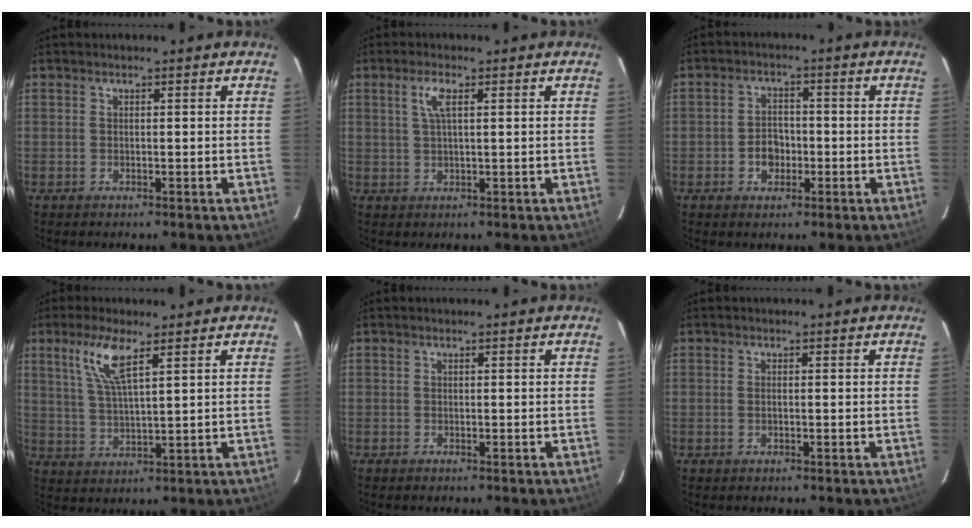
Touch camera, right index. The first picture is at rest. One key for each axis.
{"total": 3.2, "fx": 1.2, "fy": 0.7, "fz": 2.9, "tx": -0.060, "ty": 0.004, "tz": 0.024}
{"total": 4.4, "fx": -1.4, "fy": 3.5, "fz": 2.3, "tx": -0.046, "ty": 0.009, "tz": -0.019}
{"total": 7.6, "fx": 4.1, "fy": 1.5, "fz": 6.2, "tx": -0.130, "ty": 0.001, "tz": 0.086}
{"total": 0.0}
{"total": 0.8, "fx": -0.1, "fy": 0.4, "fz": 0.6, "tx": -0.014, "ty": 0.000, "tz": -0.003}